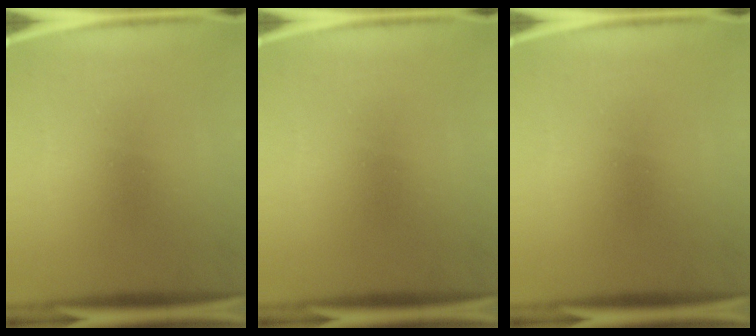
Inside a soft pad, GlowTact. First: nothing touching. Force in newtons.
{"total": 0.0}
{"total": 0.0}